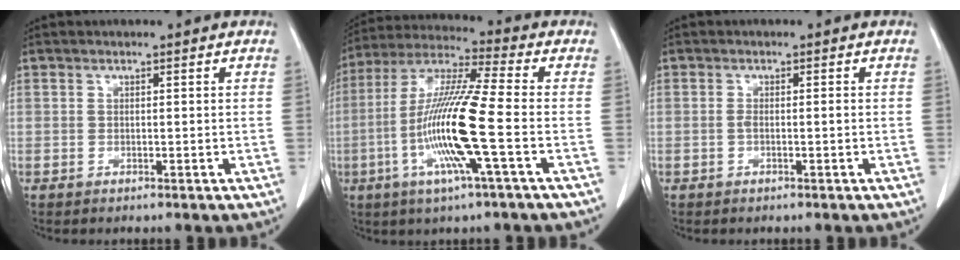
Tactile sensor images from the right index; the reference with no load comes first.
{"total": 14.7, "force": [-3.6, -0.4, 14.2], "torque": [-0.289, -0.008, -0.081]}
{"total": 1.0, "force": [-0.3, 0.1, 1.0], "torque": [-0.018, 0.000, -0.004]}